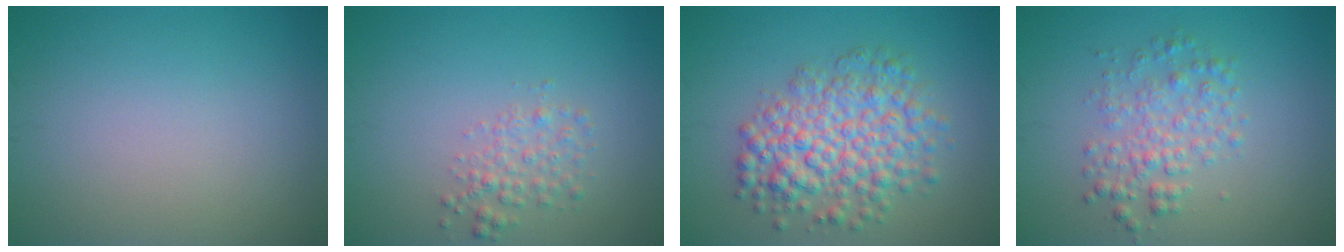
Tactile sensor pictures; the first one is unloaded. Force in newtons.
{"total": 2.0, "press": 2.0, "slide": 0.1}
{"total": 6.7, "press": 6.7, "slide": 0.1}
{"total": 3.1, "press": 3.1, "slide": 0.0}